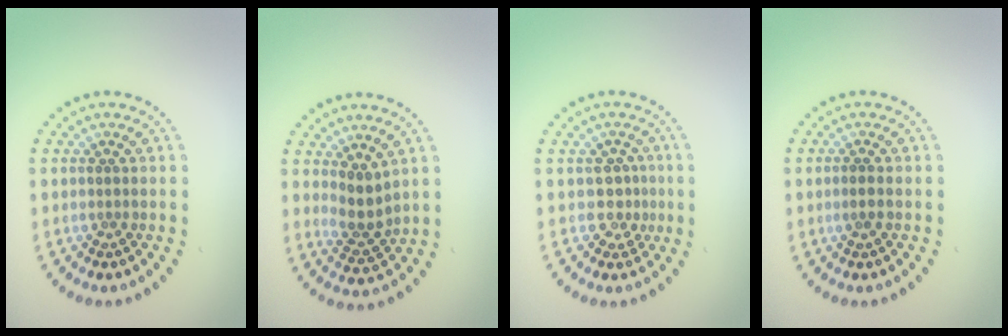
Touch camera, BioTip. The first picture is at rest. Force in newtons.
{"total": 2.5, "press": 1.9, "slide": 1.6}
{"total": 2.1, "press": 1.6, "slide": 1.3}
{"total": 0.8, "press": 0.8, "slide": 0.1}